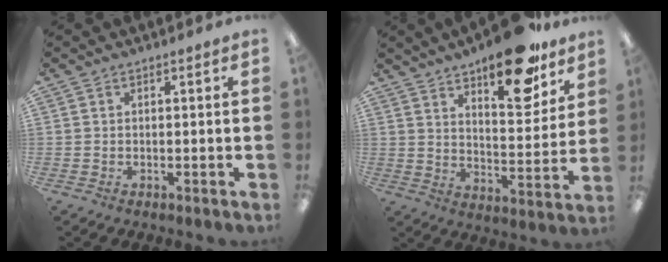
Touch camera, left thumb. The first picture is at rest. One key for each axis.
{"total": 19.4, "fx": 13.8, "fy": 7.3, "fz": 11.5, "tx": -0.153, "ty": -0.084, "tz": 0.224}